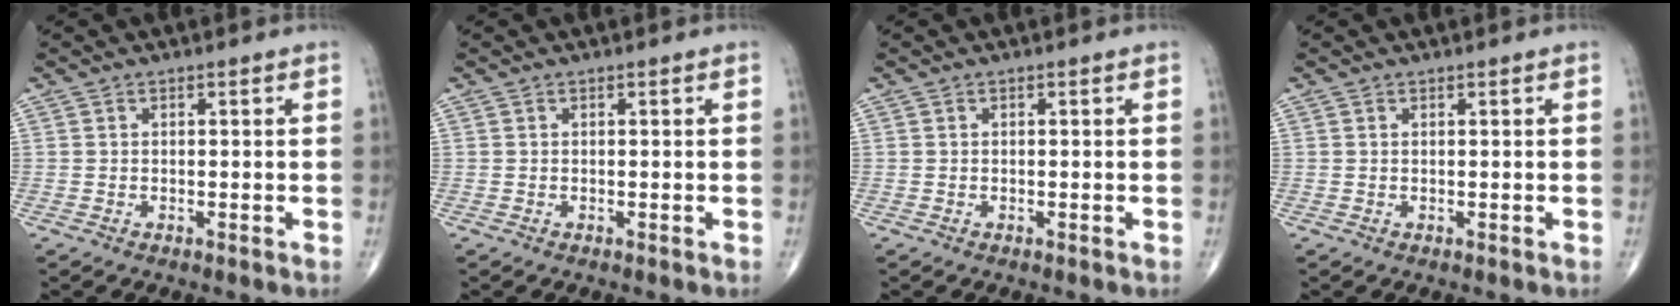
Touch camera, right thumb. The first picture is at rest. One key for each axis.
{"total": 0.0}
{"total": 0.0}
{"total": 0.0}